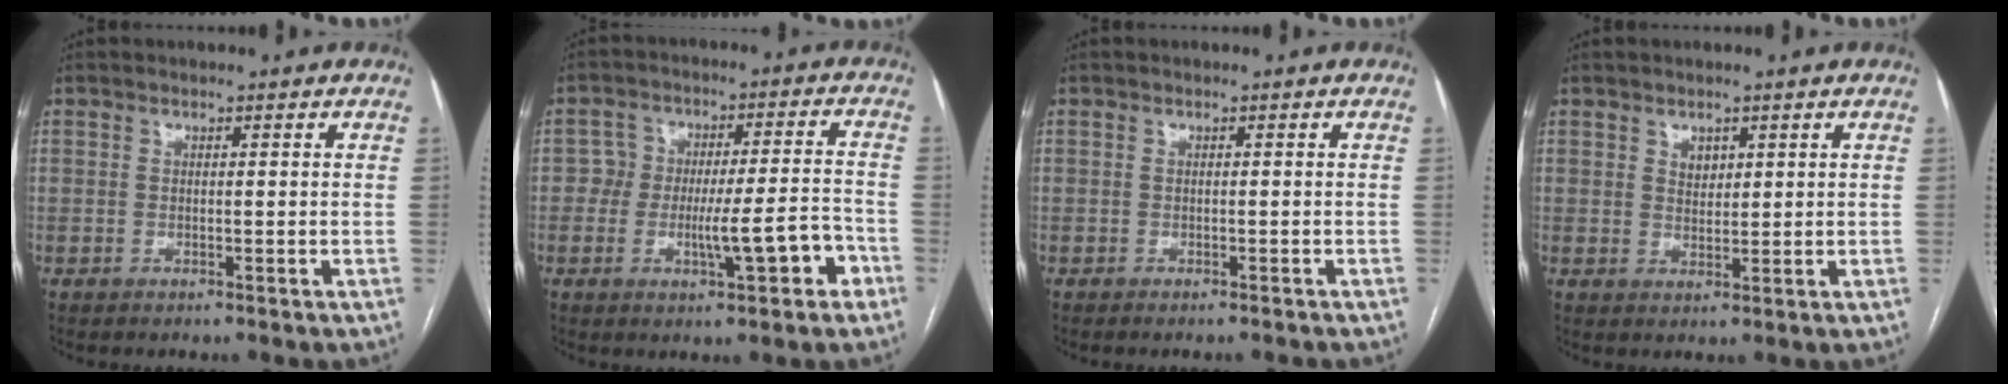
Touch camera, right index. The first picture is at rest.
{"total": 8.7, "force": [-3.7, 2.8, 7.3], "torque": [-0.108, 0.027, -0.051]}
{"total": 2.3, "force": [-2.2, 0.2, 0.7], "torque": [-0.007, -0.003, -0.028]}
{"total": 2.2, "force": [1.2, 1.5, 1.2], "torque": [-0.022, 0.000, 0.024]}